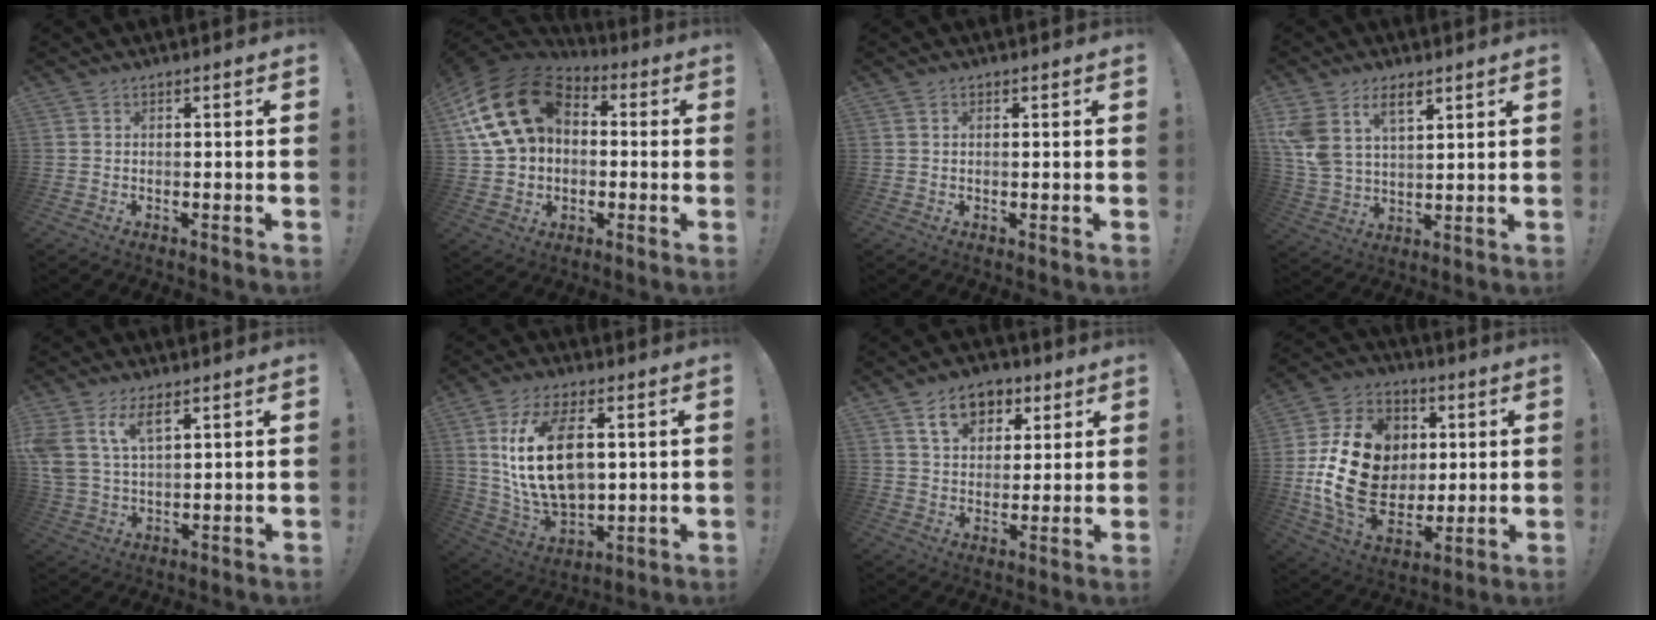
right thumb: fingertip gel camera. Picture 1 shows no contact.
{"total": 21.0, "force": [5.6, 14.8, 13.9], "torque": [-0.246, -0.003, 0.116]}
{"total": 0.7, "force": [0.3, 0.2, 0.5], "torque": [-0.008, 0.001, 0.005]}
{"total": 10.9, "force": [6.5, 6.3, 6.0], "torque": [-0.123, -0.033, 0.123]}
{"total": 8.8, "force": [5.2, 4.3, 5.8], "torque": [-0.128, -0.016, 0.098]}
{"total": 19.4, "force": [4.1, 11.4, 15.1], "torque": [-0.287, -0.011, 0.070]}
{"total": 11.4, "force": [6.0, 7.9, 5.5], "torque": [-0.083, -0.017, 0.114]}
{"total": 23.9, "force": [1.7, 18.1, 15.5], "torque": [-0.292, -0.001, 0.056]}